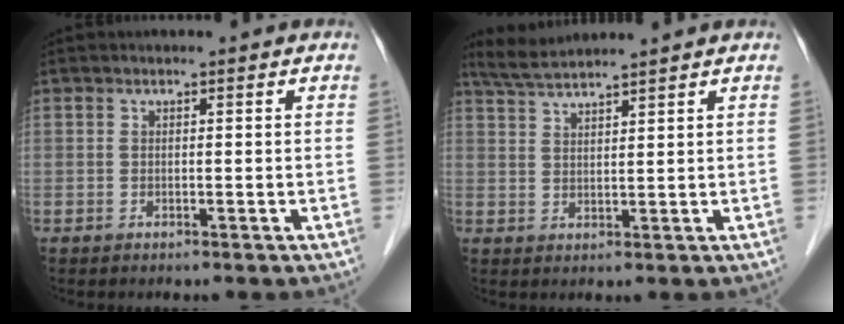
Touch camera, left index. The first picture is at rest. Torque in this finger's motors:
{"motor_torque": [0.39, -0.45, 0.06, 0.02]}